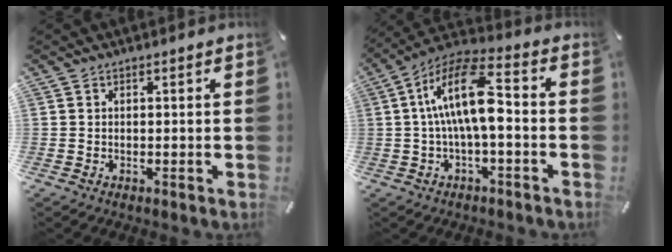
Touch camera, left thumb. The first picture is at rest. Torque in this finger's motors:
{"motor_torque": [-1.27, 2.02, 1.57, -1.14, 0.62]}